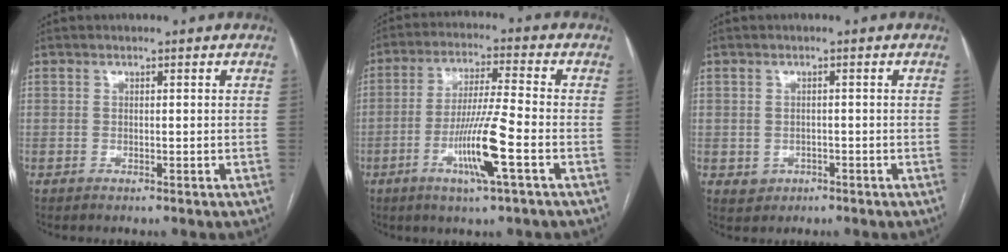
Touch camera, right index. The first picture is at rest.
{"total": 10.6, "force": [-3.8, -0.4, 9.9], "torque": [-0.191, -0.011, -0.073]}
{"total": 2.3, "force": [-0.8, 2.1, 0.5], "torque": [-0.004, 0.005, -0.006]}